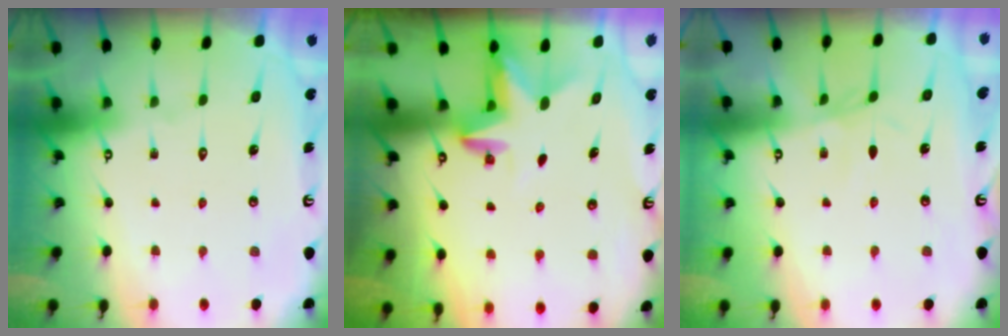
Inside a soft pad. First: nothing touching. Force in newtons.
{"total": 3.4, "press": 3.4, "slide": 0.1}
{"total": 1.7, "press": 1.7, "slide": 0.2}